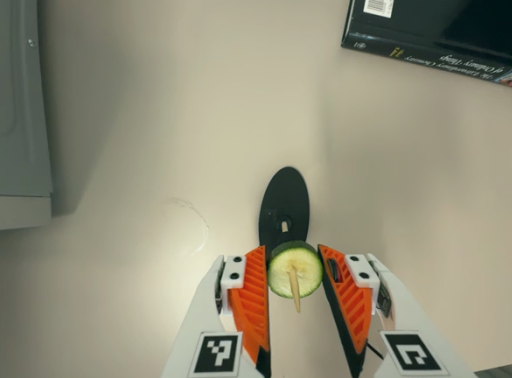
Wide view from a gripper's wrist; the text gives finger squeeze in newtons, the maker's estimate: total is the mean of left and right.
{"total": 8.8, "left": 8.4, "right": 9.2}